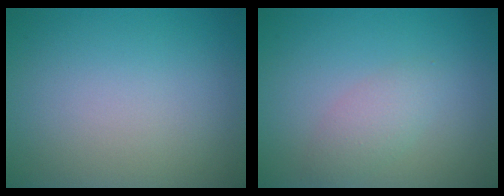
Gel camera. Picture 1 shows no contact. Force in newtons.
{"total": 2.0, "press": 2.0, "slide": 0.1}